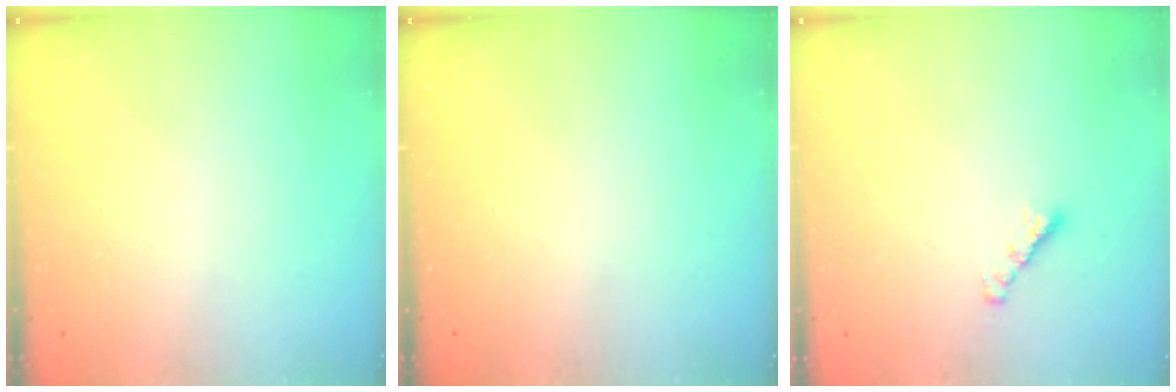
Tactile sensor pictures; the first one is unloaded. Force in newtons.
{"total": 0.0}
{"total": 2.5, "press": 2.5, "slide": 0.5}